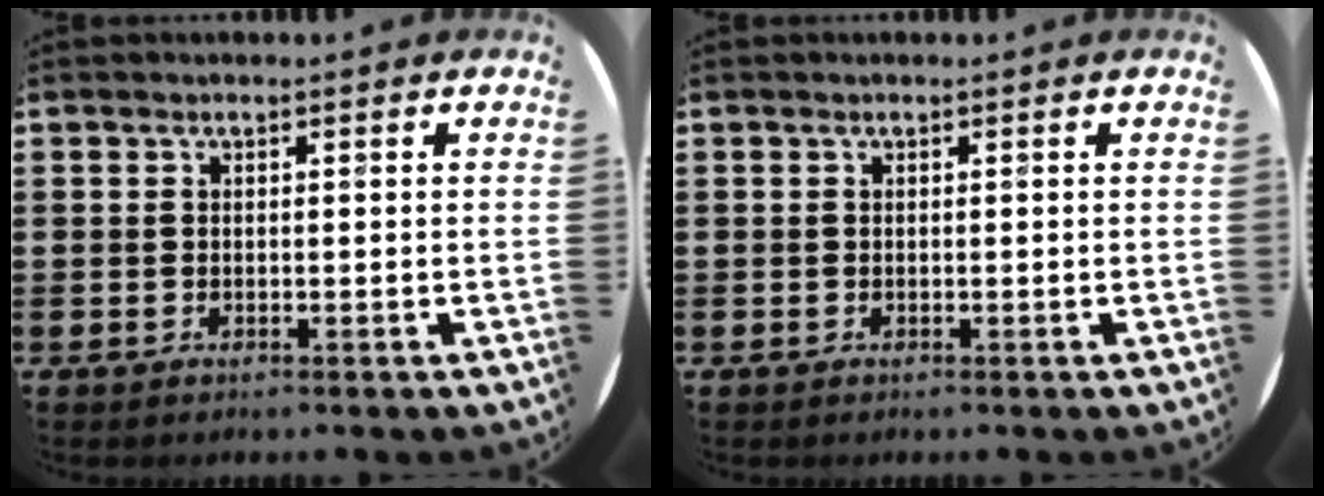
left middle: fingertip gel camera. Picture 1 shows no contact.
{"total": 0.0}